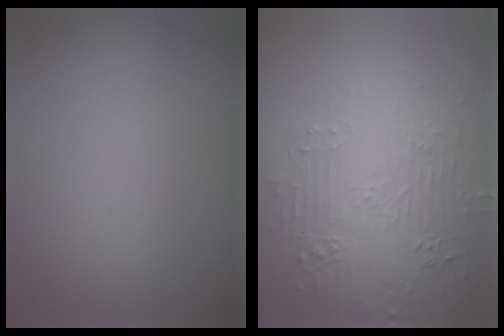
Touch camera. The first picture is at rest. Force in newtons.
{"total": 5.1, "press": 4.4, "slide": 2.7}